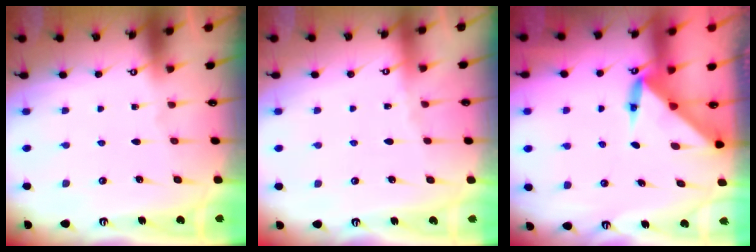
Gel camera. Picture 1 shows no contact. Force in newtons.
{"total": 1.6, "press": 1.6, "slide": 0.4}
{"total": 3.7, "press": 3.7, "slide": 0.5}